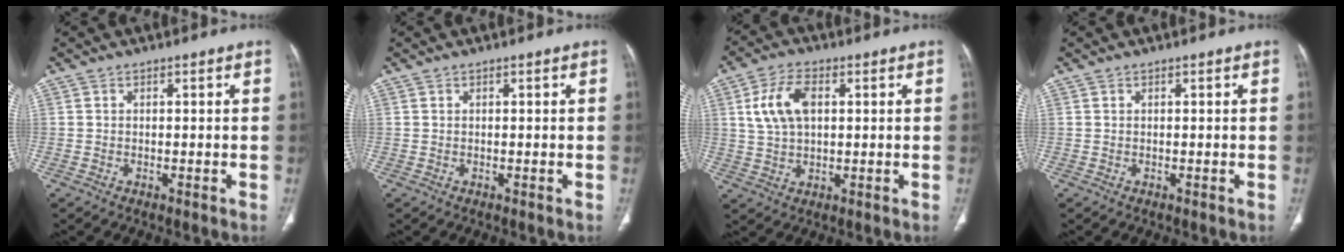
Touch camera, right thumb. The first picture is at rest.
{"total": 0.0}
{"total": 8.8, "force": [2.2, 5.2, 6.8], "torque": [-0.134, 0.006, 0.044]}
{"total": 0.0}